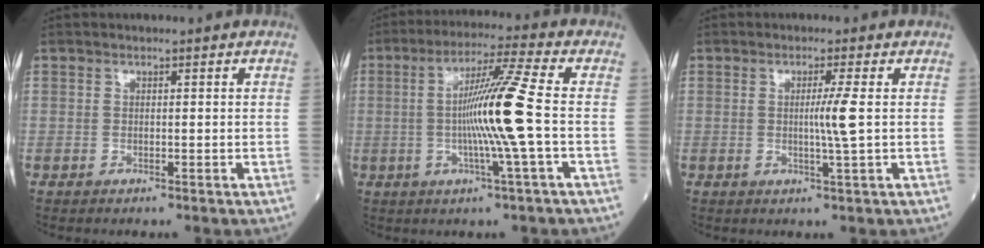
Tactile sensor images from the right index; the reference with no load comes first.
{"total": 11.1, "force": [-0.9, -2.1, 10.9], "torque": [-0.201, -0.004, -0.018]}
{"total": 3.4, "force": [0.1, -1.0, 3.3], "torque": [-0.058, -0.008, 0.002]}